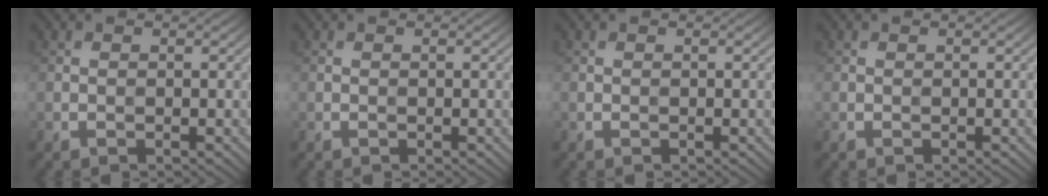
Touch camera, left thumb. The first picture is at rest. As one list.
[{"total": 0.0}, {"total": 0.0}, {"total": 0.0}]